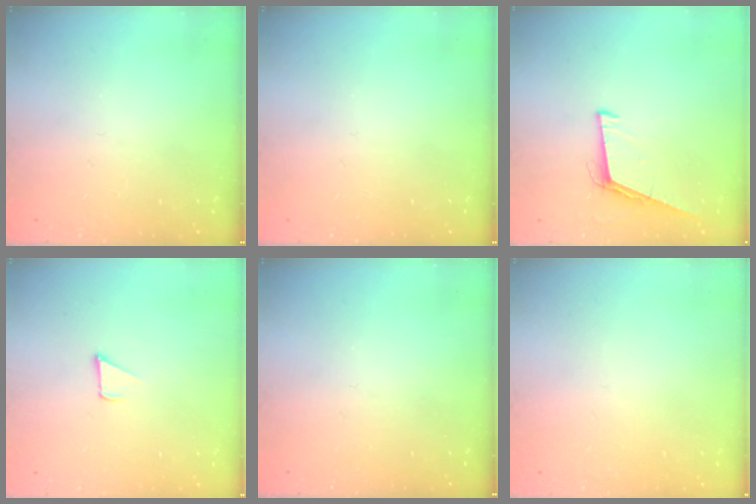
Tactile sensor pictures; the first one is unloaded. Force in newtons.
{"total": 0.0}
{"total": 5.7, "press": 5.1, "slide": 2.6}
{"total": 1.7, "press": 1.7, "slide": 0.1}
{"total": 0.0}
{"total": 0.8, "press": 0.8, "slide": 0.1}